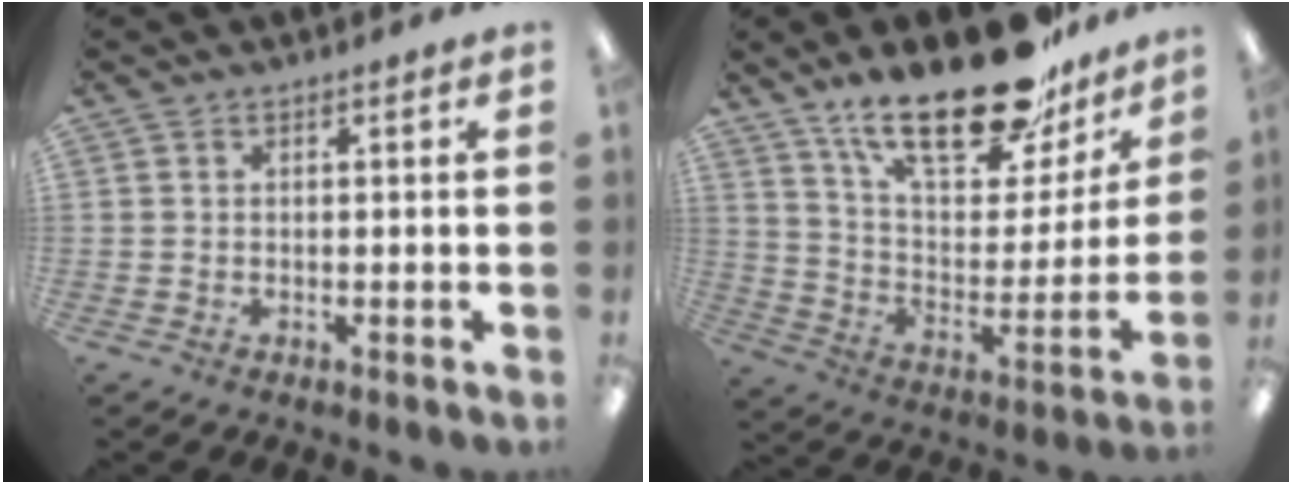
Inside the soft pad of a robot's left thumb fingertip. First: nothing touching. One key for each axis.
{"total": 27.3, "fx": 19.0, "fy": 10.8, "fz": 16.3, "tx": -0.248, "ty": -0.113, "tz": 0.323}